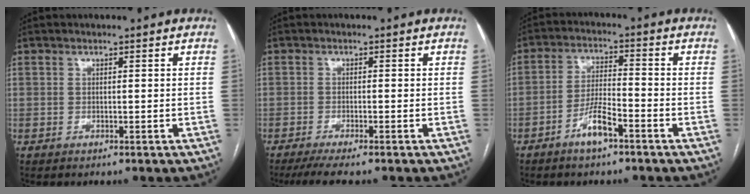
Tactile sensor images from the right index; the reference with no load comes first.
{"total": 5.4, "force": [-4.4, 0.1, 3.1], "torque": [-0.044, -0.011, -0.070]}
{"total": 5.7, "force": [-3.5, 0.9, 4.4], "torque": [-0.092, 0.003, -0.065]}